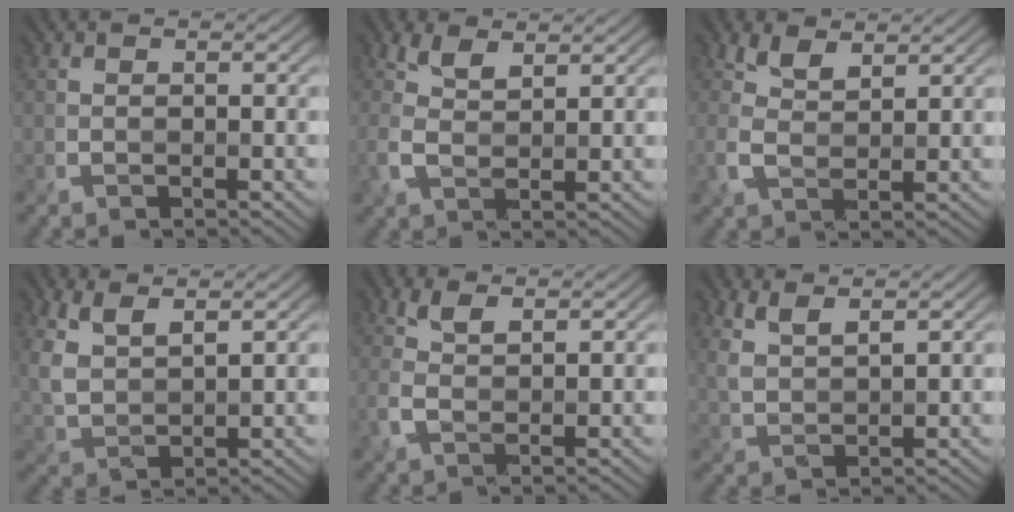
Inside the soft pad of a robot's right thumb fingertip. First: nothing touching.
{"total": 3.0, "force": [1.7, 1.2, 2.3], "torque": [-0.058, 0.002, 0.033]}
{"total": 3.3, "force": [2.0, 1.4, 2.2], "torque": [-0.055, 0.000, 0.037]}
{"total": 5.3, "force": [3.3, 2.0, 3.6], "torque": [-0.096, 0.001, 0.070]}
{"total": 2.4, "force": [1.0, 0.8, 2.0], "torque": [-0.054, 0.004, 0.021]}
{"total": 3.7, "force": [2.6, 0.8, 2.5], "torque": [-0.068, 0.001, 0.058]}